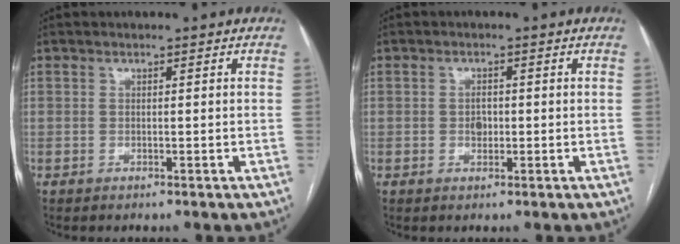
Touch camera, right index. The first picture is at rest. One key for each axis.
{"total": 1.8, "fx": -0.2, "fy": 1.2, "fz": 1.3, "tx": -0.023, "ty": 0.002, "tz": -0.001}